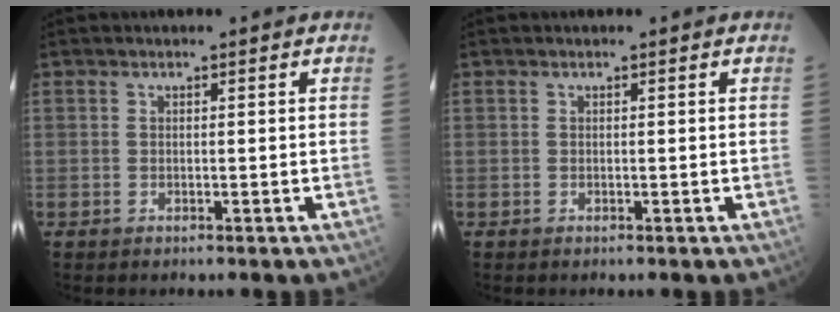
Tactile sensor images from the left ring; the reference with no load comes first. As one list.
[{"total": 0.0}]